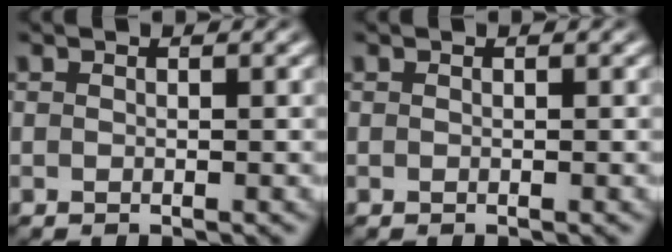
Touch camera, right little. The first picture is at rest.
{"total": 0.0}